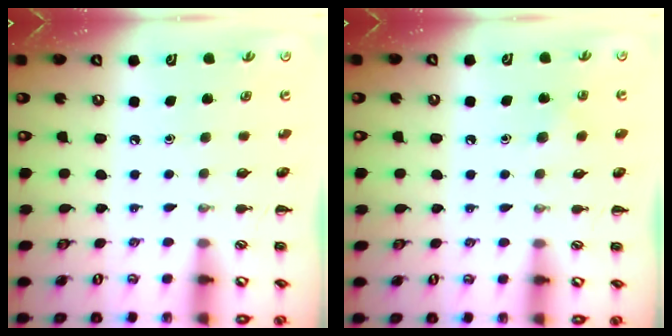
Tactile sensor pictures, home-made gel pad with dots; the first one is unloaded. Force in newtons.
{"total": 3.2, "press": 3.1, "slide": 0.9}